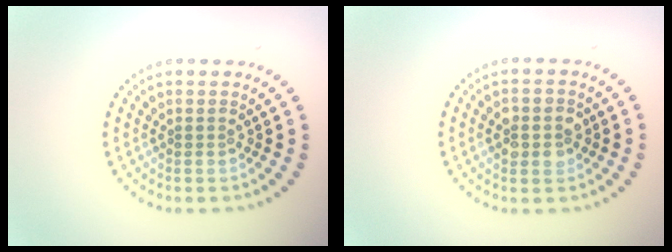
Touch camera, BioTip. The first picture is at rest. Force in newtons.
{"total": 2.6, "press": 2.6, "slide": 0.3}